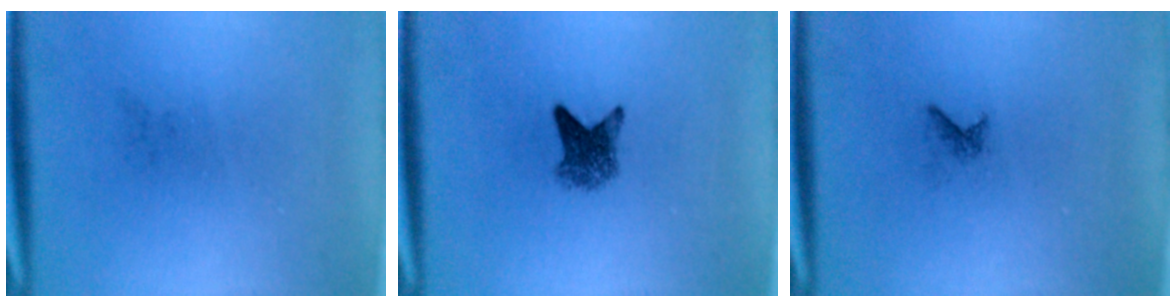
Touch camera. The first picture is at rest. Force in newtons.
{"total": 3.3}
{"total": 0.6}